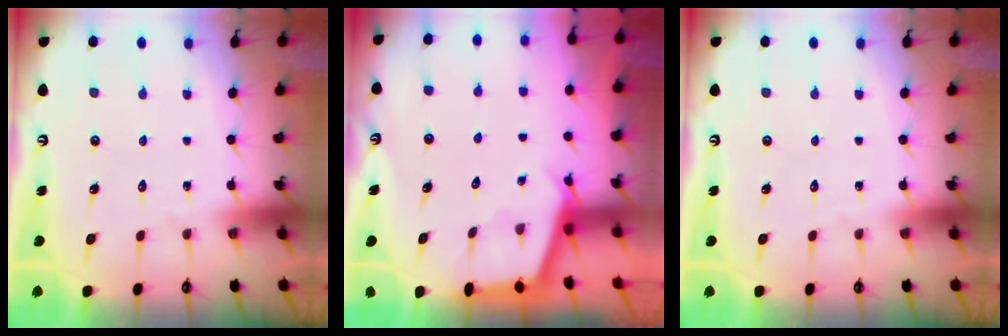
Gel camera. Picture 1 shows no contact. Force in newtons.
{"total": 2.9, "press": 2.9, "slide": 0.3}
{"total": 0.0}